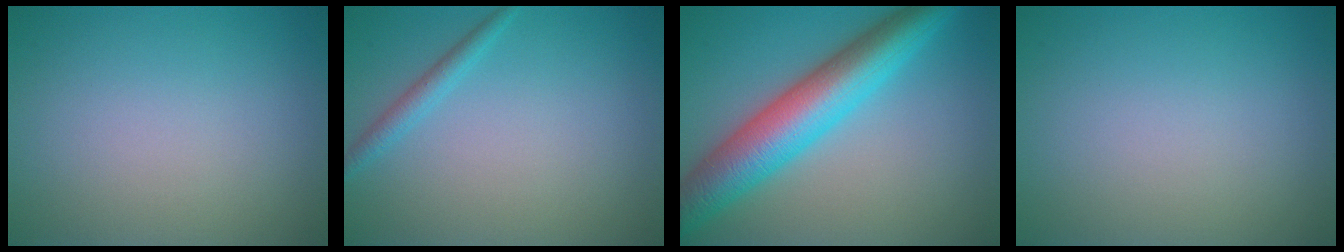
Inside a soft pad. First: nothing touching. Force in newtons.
{"total": 1.5, "press": 1.5, "slide": 0.1}
{"total": 8.7, "press": 8.7, "slide": 0.1}
{"total": 0.0}